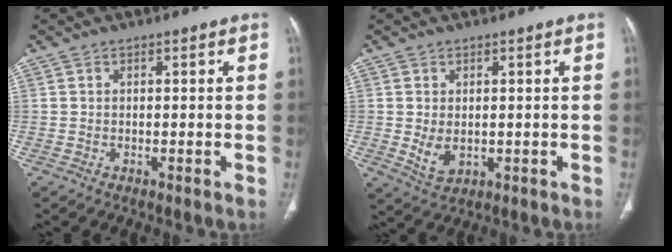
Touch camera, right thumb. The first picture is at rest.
{"total": 4.5, "force": [-0.1, 3.0, 3.3], "torque": [-0.059, -0.010, 0.012]}